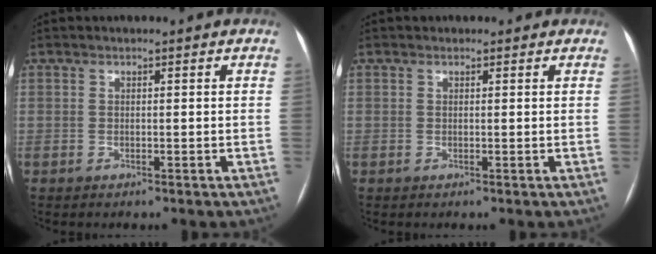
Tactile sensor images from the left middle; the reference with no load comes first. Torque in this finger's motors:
{"motor_torque": [-0.02, 0.02, -0.01, 0.02]}